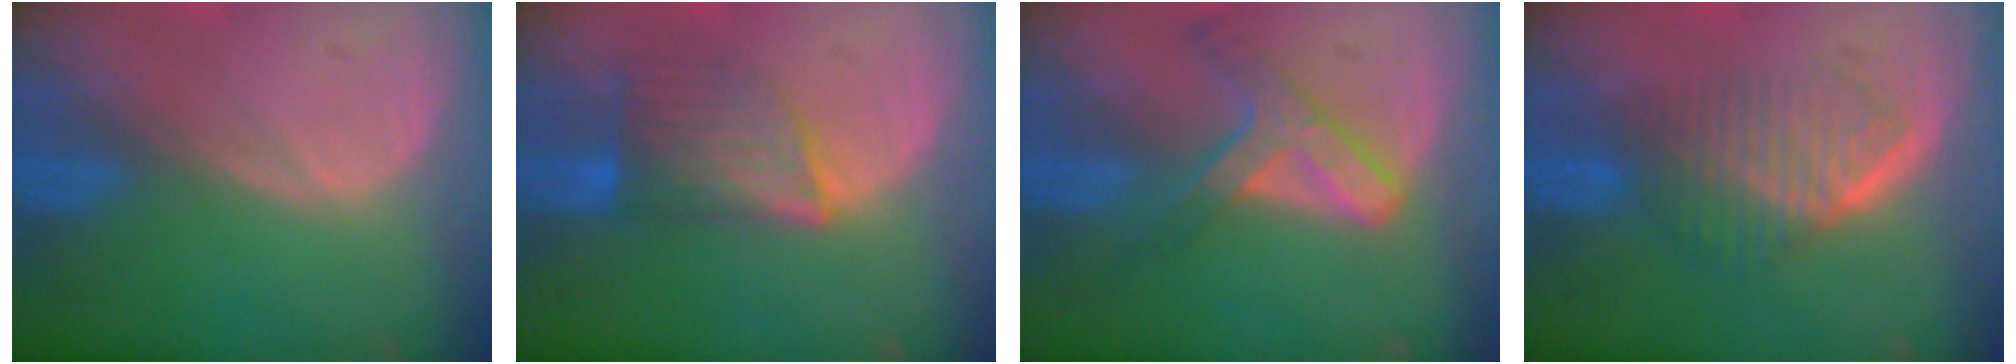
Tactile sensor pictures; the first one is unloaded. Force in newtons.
{"total": 6.9, "press": 6.4, "slide": 2.6}
{"total": 6.9, "press": 5.9, "slide": 3.5}
{"total": 6.6, "press": 5.9, "slide": 3.1}